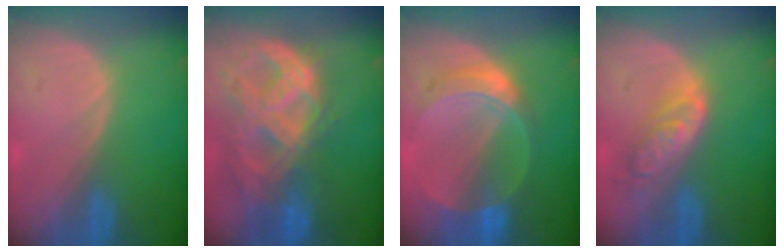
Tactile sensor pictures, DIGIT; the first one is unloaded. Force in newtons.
{"total": 11.3, "press": 9.6, "slide": 6.0}
{"total": 7.2, "press": 6.5, "slide": 3.2}
{"total": 6.2, "press": 5.6, "slide": 2.8}